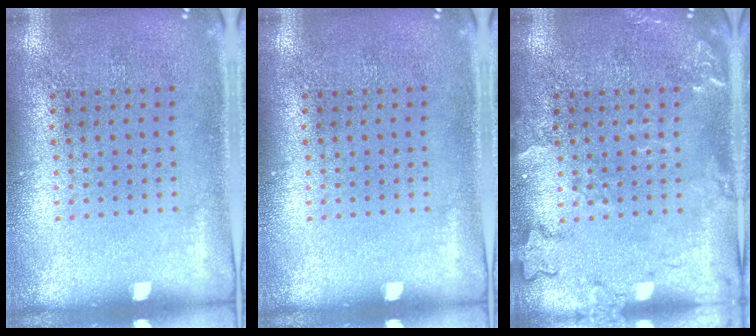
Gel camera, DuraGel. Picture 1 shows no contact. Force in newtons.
{"total": 0.0}
{"total": 2.5, "press": 2.5, "slide": 0.4}